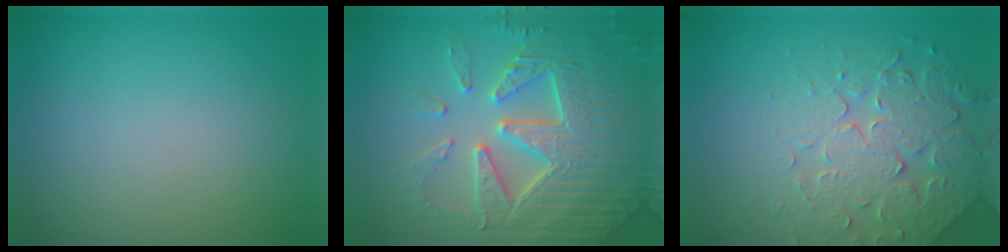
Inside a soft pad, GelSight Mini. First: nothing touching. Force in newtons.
{"total": 7.7, "press": 7.5, "slide": 1.5}
{"total": 4.5, "press": 4.4, "slide": 0.9}